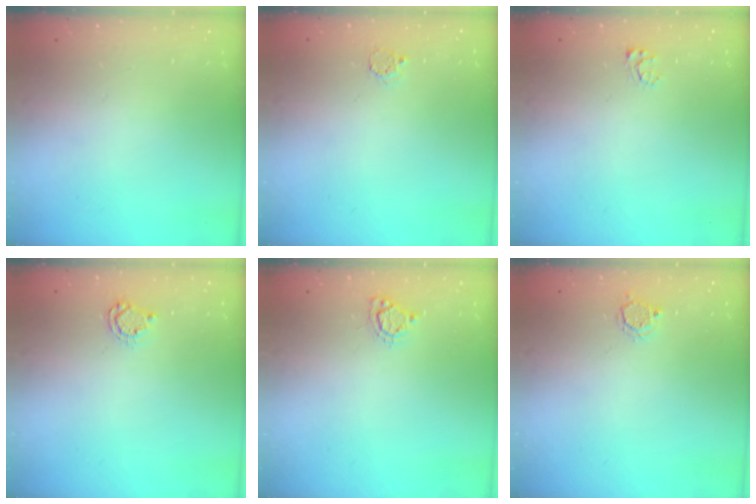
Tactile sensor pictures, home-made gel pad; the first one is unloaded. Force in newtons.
{"total": 2.3, "press": 2.3, "slide": 0.2}
{"total": 3.1, "press": 3.1, "slide": 0.3}
{"total": 5.0, "press": 5.0, "slide": 0.6}
{"total": 6.1, "press": 6.1, "slide": 0.3}
{"total": 3.3, "press": 3.3, "slide": 0.4}